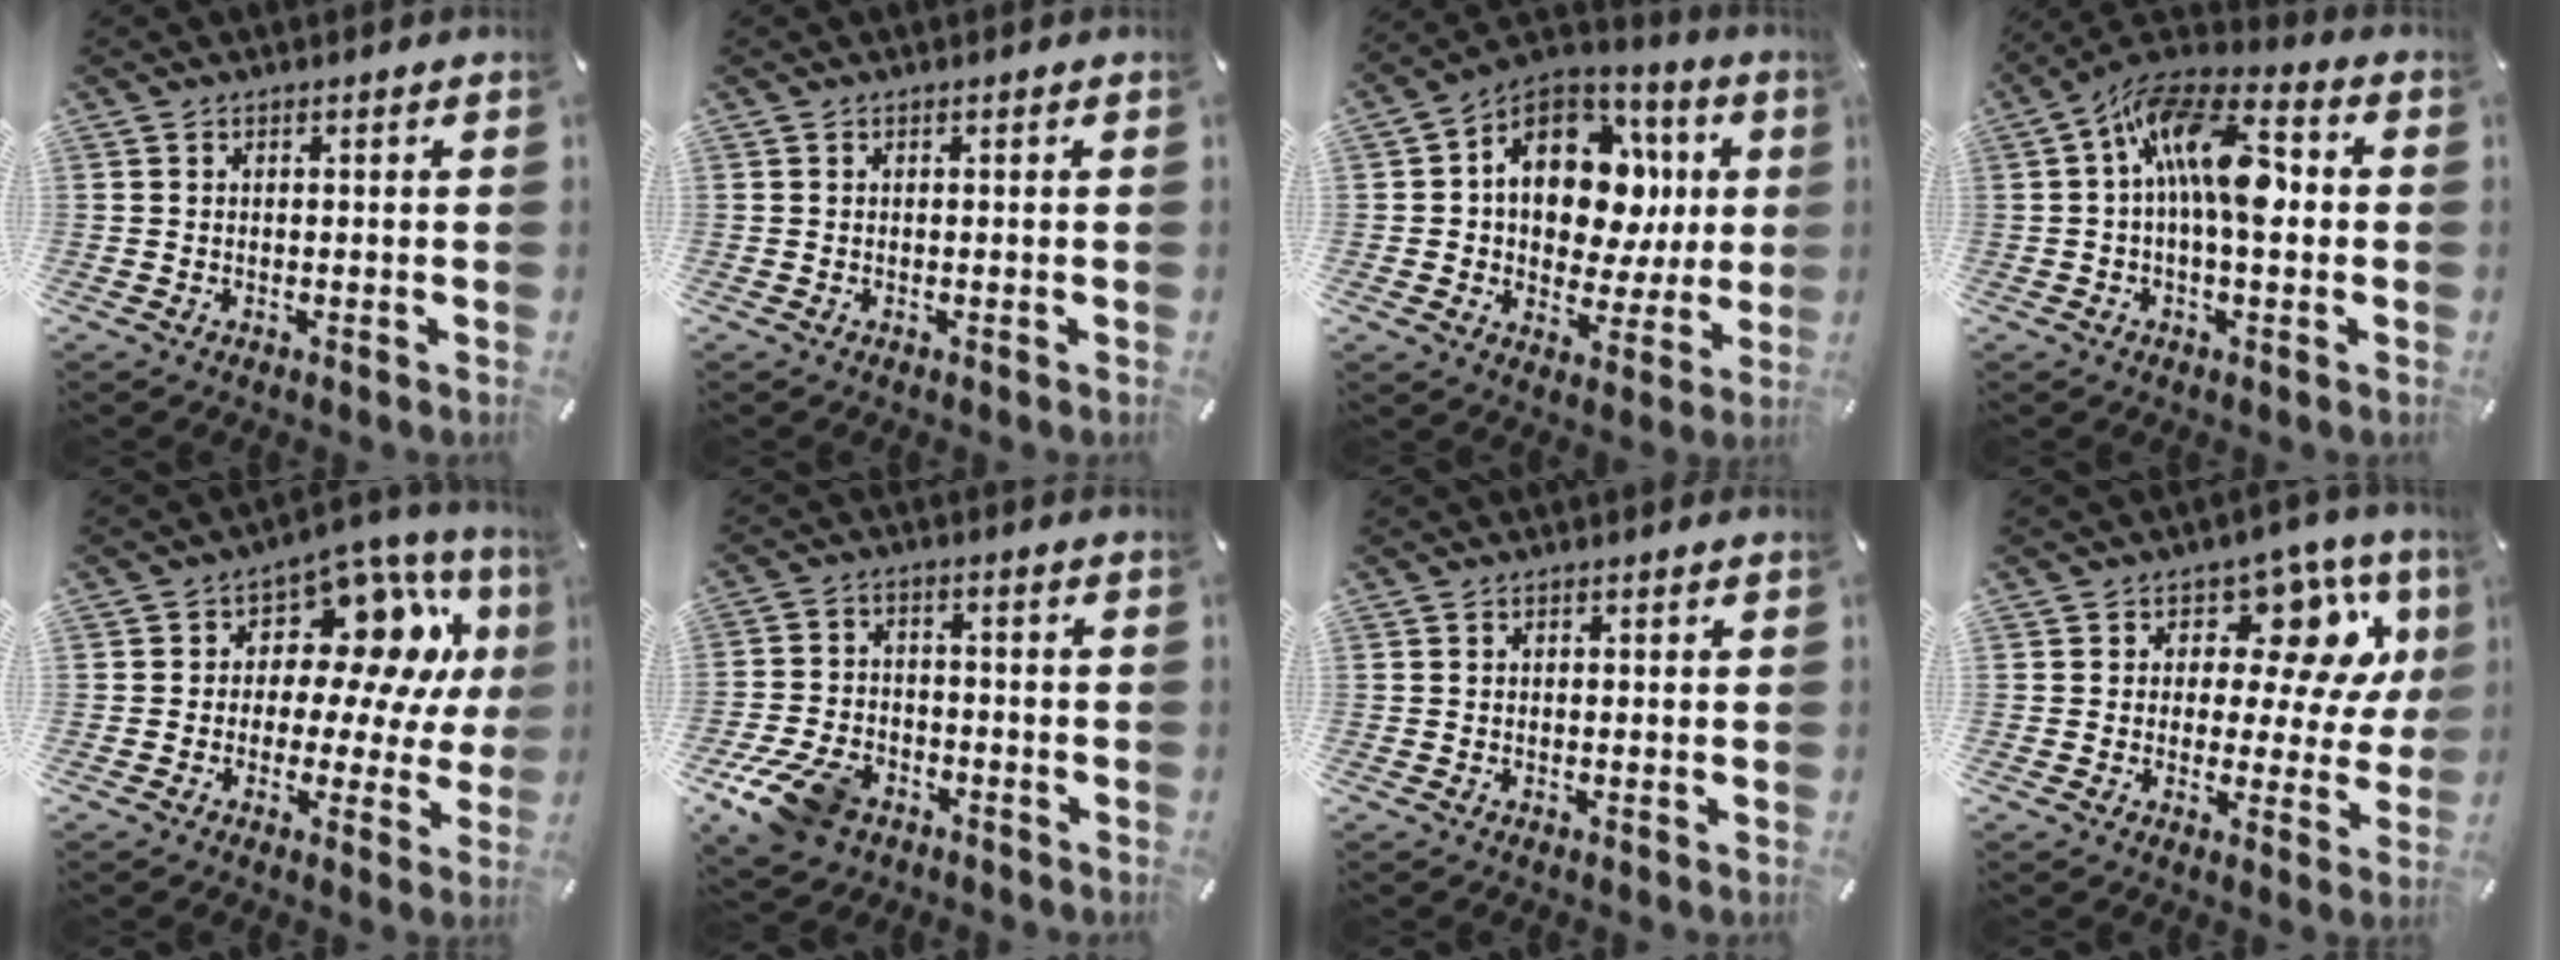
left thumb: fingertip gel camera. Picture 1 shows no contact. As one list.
[{"total": 0.0}, {"total": 16.4, "force": [3.7, 12.1, 10.5], "torque": [-0.168, -0.019, 0.071]}, {"total": 16.2, "force": [1.1, 7.8, 14.2], "torque": [-0.249, 0.003, 0.019]}, {"total": 13.6, "force": [4.7, 8.7, 9.3], "torque": [-0.142, -0.036, 0.084]}, {"total": 10.9, "force": [-6.6, 6.8, 5.5], "torque": [-0.113, 0.035, -0.119]}, {"total": 0.0}, {"total": 14.4, "force": [6.0, 8.5, 10.0], "torque": [-0.129, -0.033, 0.104]}]